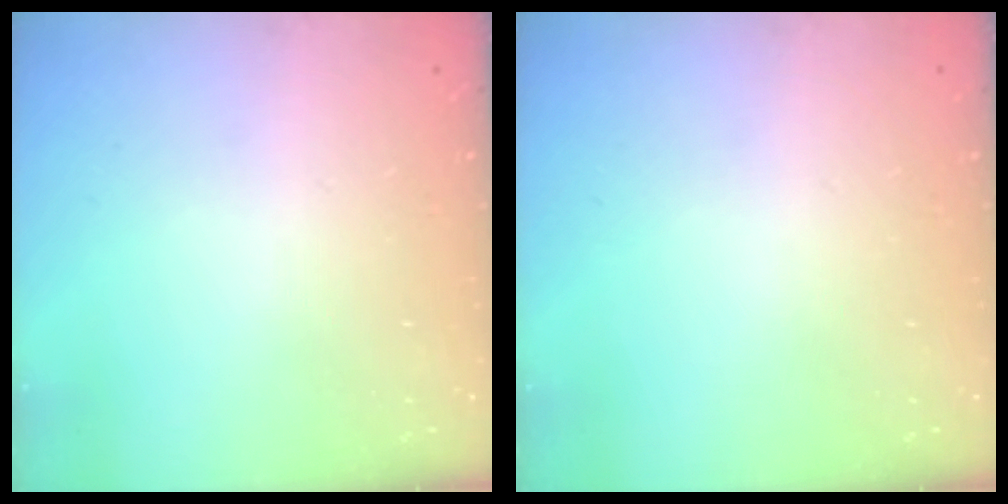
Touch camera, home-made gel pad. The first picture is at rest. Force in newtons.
{"total": 0.0}